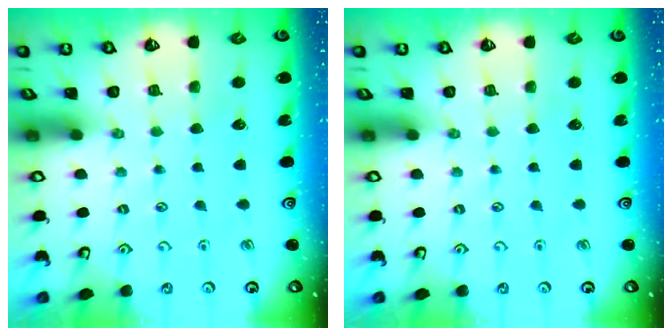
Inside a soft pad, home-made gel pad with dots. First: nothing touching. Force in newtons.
{"total": 0.0}